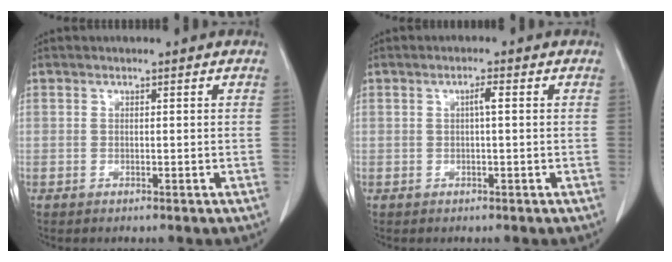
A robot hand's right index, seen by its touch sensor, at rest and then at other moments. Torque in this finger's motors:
{"motor_torque": [0.15, -0.06, 0.04, 0.02]}